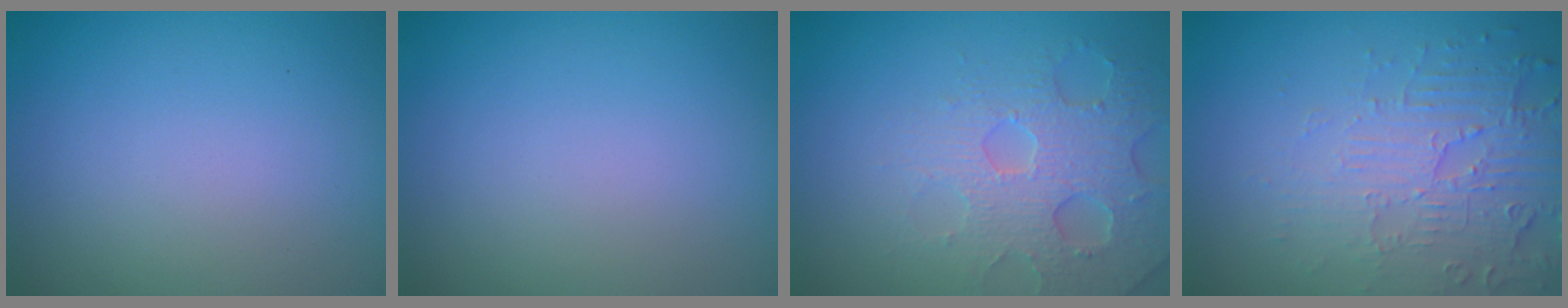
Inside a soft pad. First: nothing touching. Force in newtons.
{"total": 0.0}
{"total": 4.3, "press": 4.0, "slide": 1.6}
{"total": 5.8, "press": 3.7, "slide": 4.4}